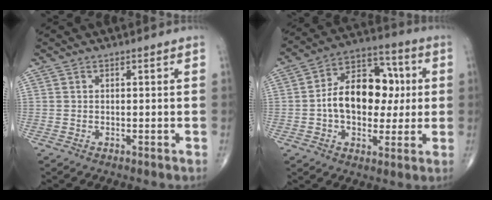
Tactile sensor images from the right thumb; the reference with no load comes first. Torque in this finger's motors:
{"motor_torque": [1.75, 2.18, 1.42, -0.26, 0.10]}